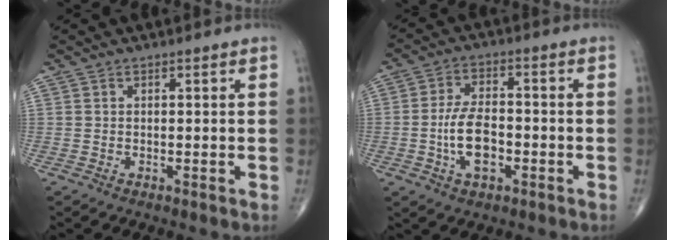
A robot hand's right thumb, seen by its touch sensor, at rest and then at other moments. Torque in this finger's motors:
{"motor_torque": [0.79, 0.24, 1.12, -0.52, 0.34]}